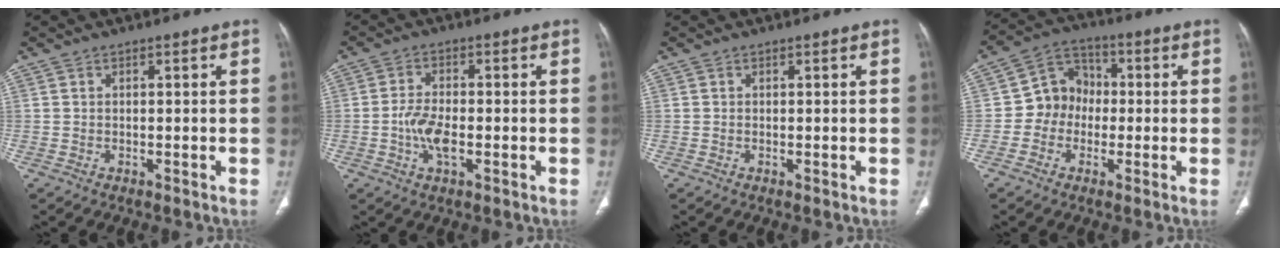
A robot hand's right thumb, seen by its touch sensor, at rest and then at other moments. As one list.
[{"total": 5.8, "force": [-1.3, 2.7, 5.0], "torque": [-0.104, 0.005, -0.026]}, {"total": 0.0}, {"total": 8.3, "force": [-1.1, 7.5, 3.5], "torque": [-0.023, 0.029, -0.036]}]